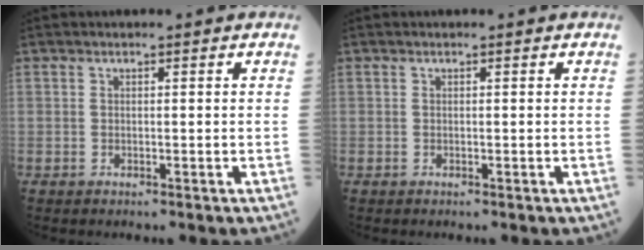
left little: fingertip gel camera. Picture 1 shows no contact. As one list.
[{"total": 0.0}]